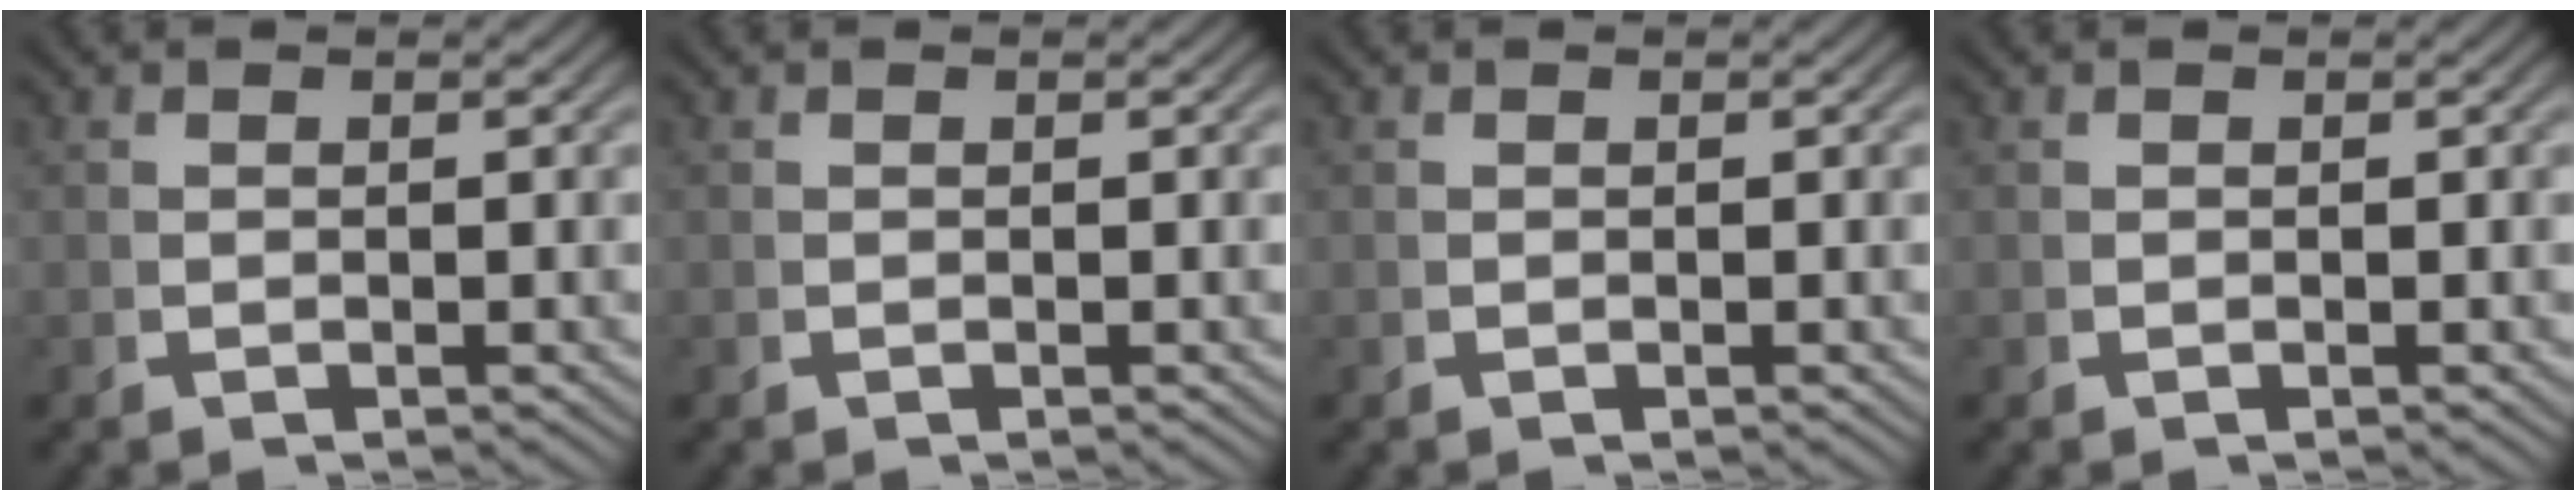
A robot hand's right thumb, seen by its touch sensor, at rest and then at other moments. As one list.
[{"total": 0.0}, {"total": 0.0}, {"total": 0.0}]